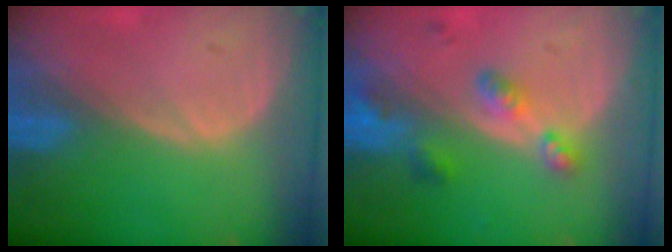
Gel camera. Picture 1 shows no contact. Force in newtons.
{"total": 5.3, "press": 4.8, "slide": 2.2}